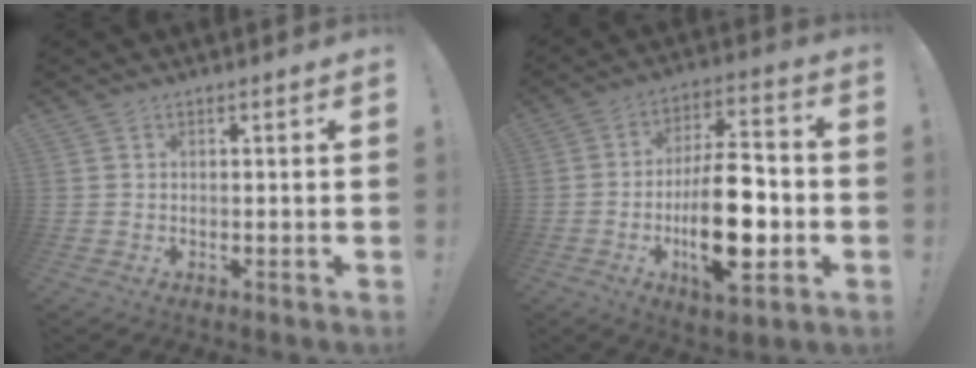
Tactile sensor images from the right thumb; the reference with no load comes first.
{"total": 19.1, "force": [-3.9, 8.1, 16.8], "torque": [-0.284, 0.009, -0.062]}